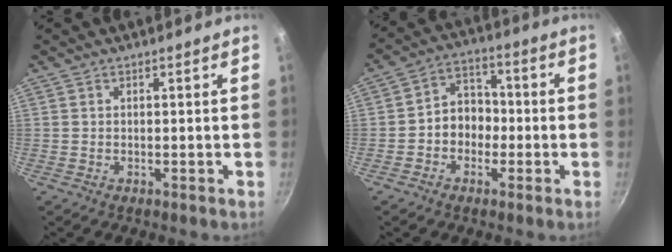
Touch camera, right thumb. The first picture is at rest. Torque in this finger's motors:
{"motor_torque": [-0.32, 0.57, 0.08, 0.12, 0.09]}